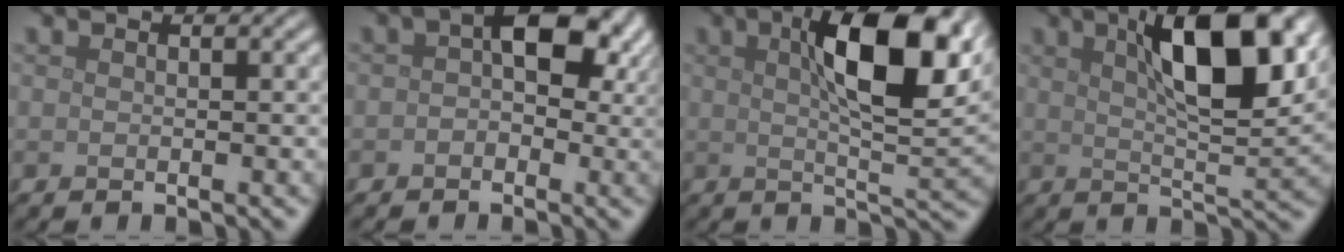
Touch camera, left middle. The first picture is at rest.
{"total": 7.0, "force": [1.3, 4.4, 5.4], "torque": [-0.059, 0.013, 0.004]}
{"total": 10.8, "force": [3.5, 3.4, 9.6], "torque": [-0.147, 0.006, 0.053]}
{"total": 9.9, "force": [3.8, 3.0, 8.7], "torque": [-0.130, 0.006, 0.059]}